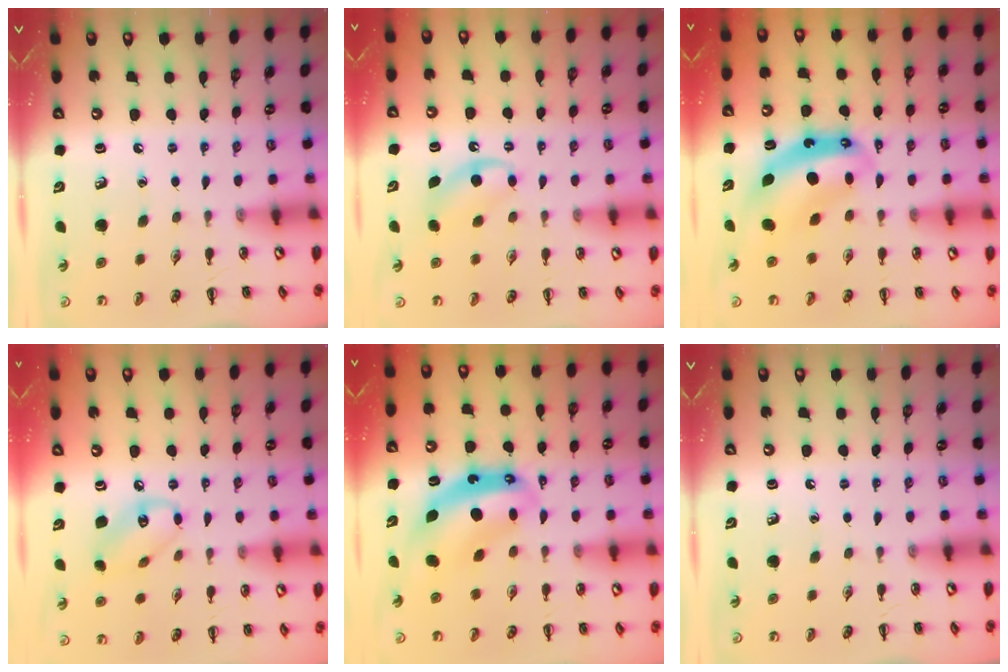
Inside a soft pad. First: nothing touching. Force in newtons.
{"total": 4.7, "press": 4.5, "slide": 1.2}
{"total": 8.6, "press": 8.3, "slide": 2.2}
{"total": 7.4, "press": 7.3, "slide": 1.2}
{"total": 8.6, "press": 8.3, "slide": 2.2}
{"total": 0.0}